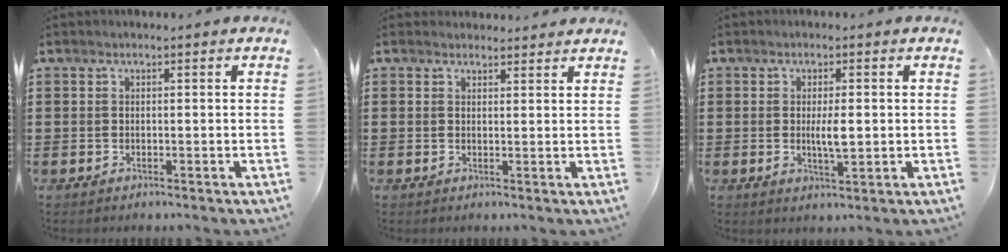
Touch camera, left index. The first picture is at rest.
{"total": 1.8, "force": [1.6, 0.8, -0.3], "torque": [0.000, 0.004, 0.032]}
{"total": 3.7, "force": [0.1, 0.8, 3.6], "torque": [-0.059, -0.005, -0.001]}